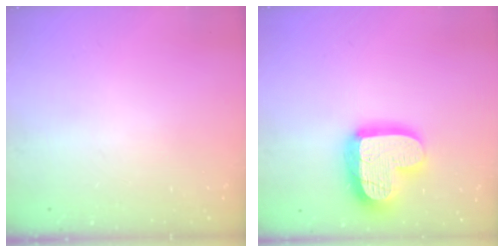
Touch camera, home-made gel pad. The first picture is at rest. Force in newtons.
{"total": 20.3, "press": 20.2, "slide": 1.7}